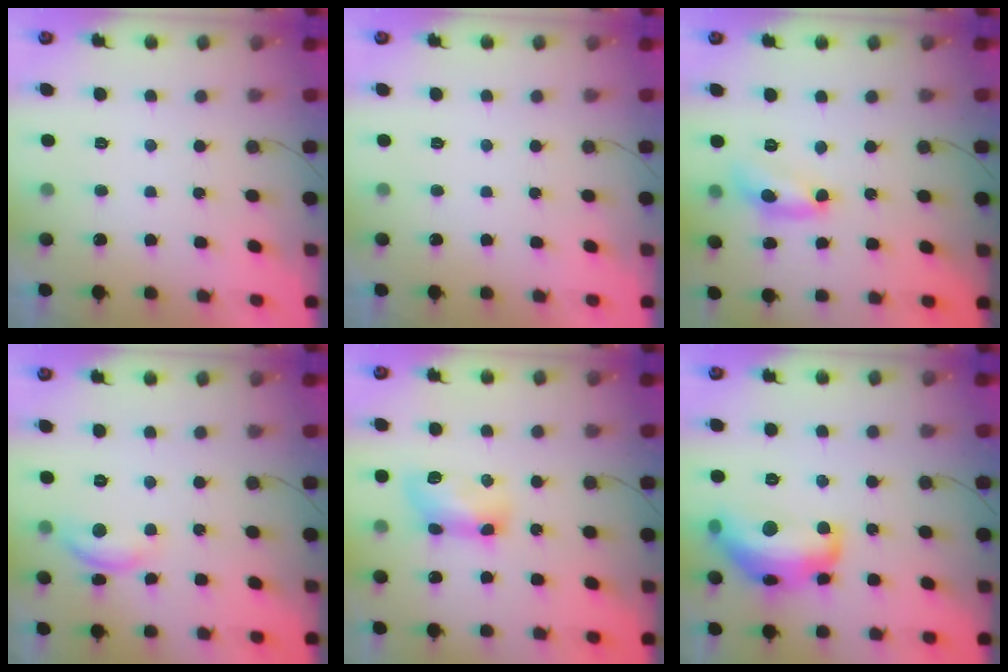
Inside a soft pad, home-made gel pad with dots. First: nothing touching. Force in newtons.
{"total": 0.0}
{"total": 10.7, "press": 10.6, "slide": 1.0}
{"total": 9.0, "press": 9.0, "slide": 0.4}
{"total": 9.7, "press": 9.7, "slide": 0.8}
{"total": 17.3, "press": 17.3, "slide": 1.2}